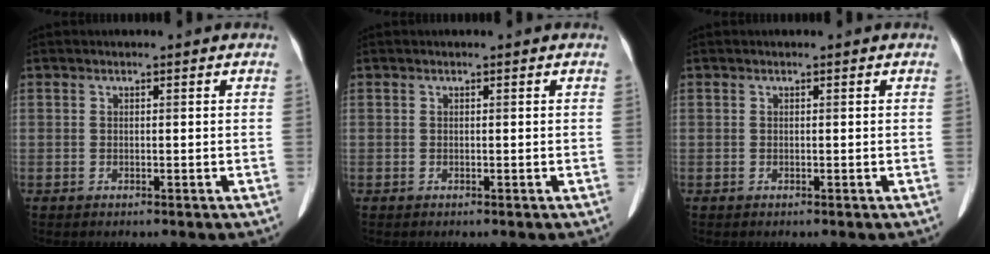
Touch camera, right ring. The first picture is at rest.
{"total": 0.0}
{"total": 0.0}